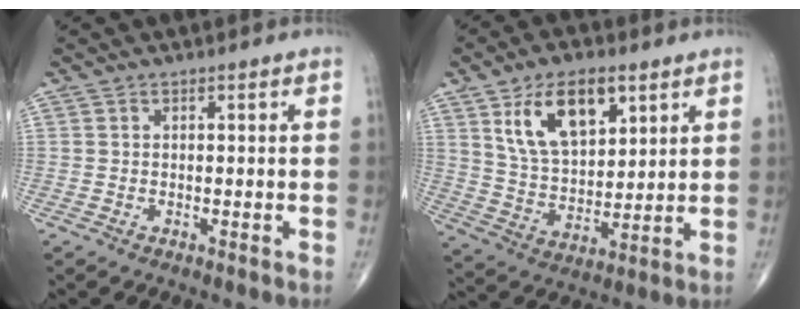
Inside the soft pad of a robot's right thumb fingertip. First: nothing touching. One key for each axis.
{"total": 14.6, "fx": 6.9, "fy": 7.7, "fz": 10.3, "tx": -0.154, "ty": -0.027, "tz": 0.135}